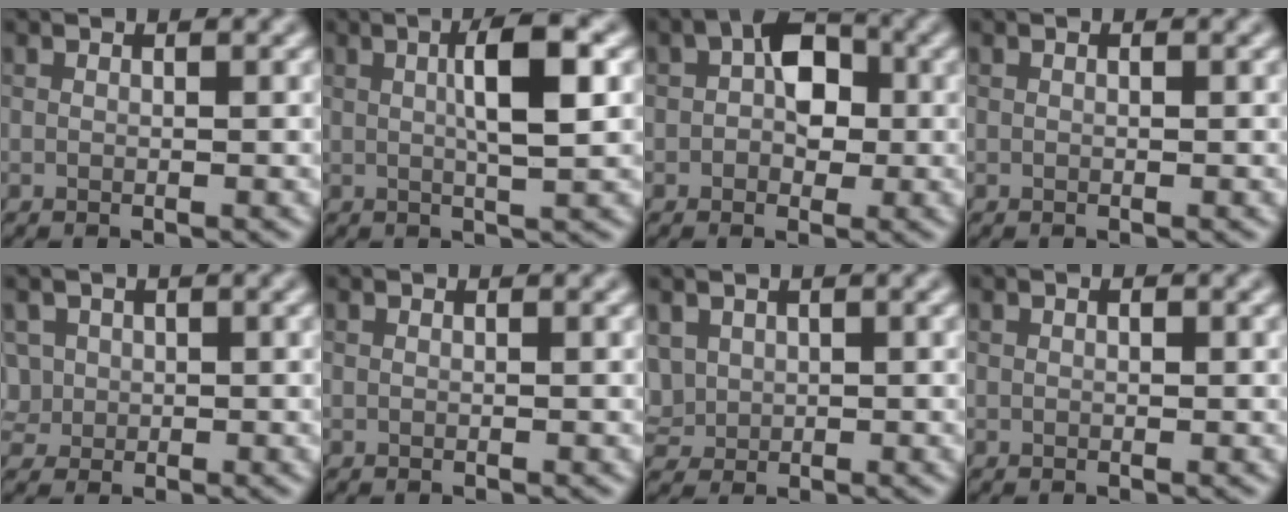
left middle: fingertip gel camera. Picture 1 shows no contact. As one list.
[{"total": 4.9, "force": [1.0, 1.0, 4.7], "torque": [-0.071, 0.009, 0.015]}, {"total": 4.7, "force": [0.6, 3.2, 3.5], "torque": [-0.054, 0.010, 0.001]}, {"total": 0.0}, {"total": 2.1, "force": [0.5, 2.0, 0.4], "torque": [-0.018, 0.002, 0.021]}, {"total": 0.0}, {"total": 1.8, "force": [0.6, 1.6, 0.6], "torque": [-0.016, 0.000, 0.019]}, {"total": 0.6, "force": [0.1, 0.3, 0.4], "torque": [-0.004, -0.004, 0.004]}]